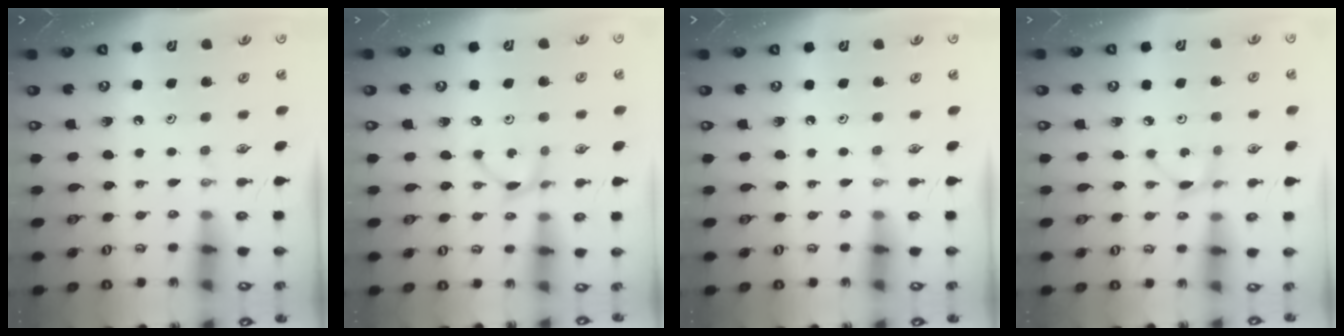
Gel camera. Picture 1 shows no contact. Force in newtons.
{"total": 5.0, "press": 5.0, "slide": 0.2}
{"total": 0.0}
{"total": 2.0, "press": 2.0, "slide": 0.3}